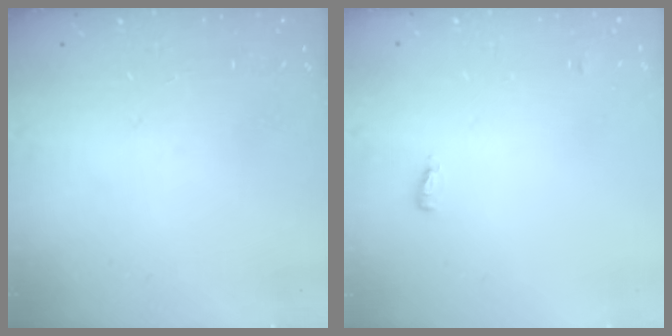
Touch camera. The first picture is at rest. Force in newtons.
{"total": 3.4, "press": 3.2, "slide": 1.2}